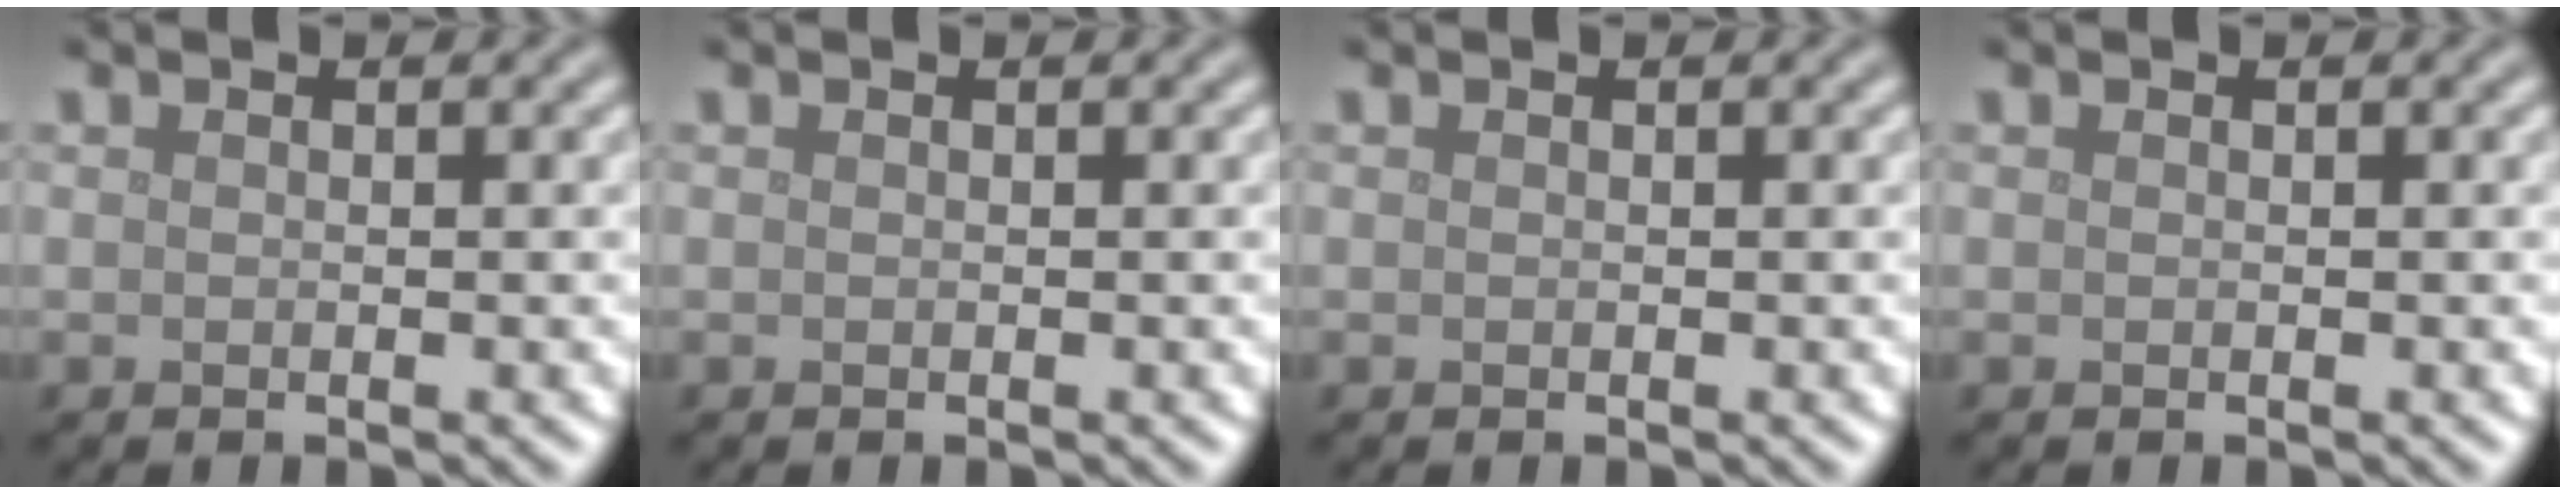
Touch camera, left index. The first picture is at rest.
{"total": 0.0}
{"total": 0.0}
{"total": 0.0}